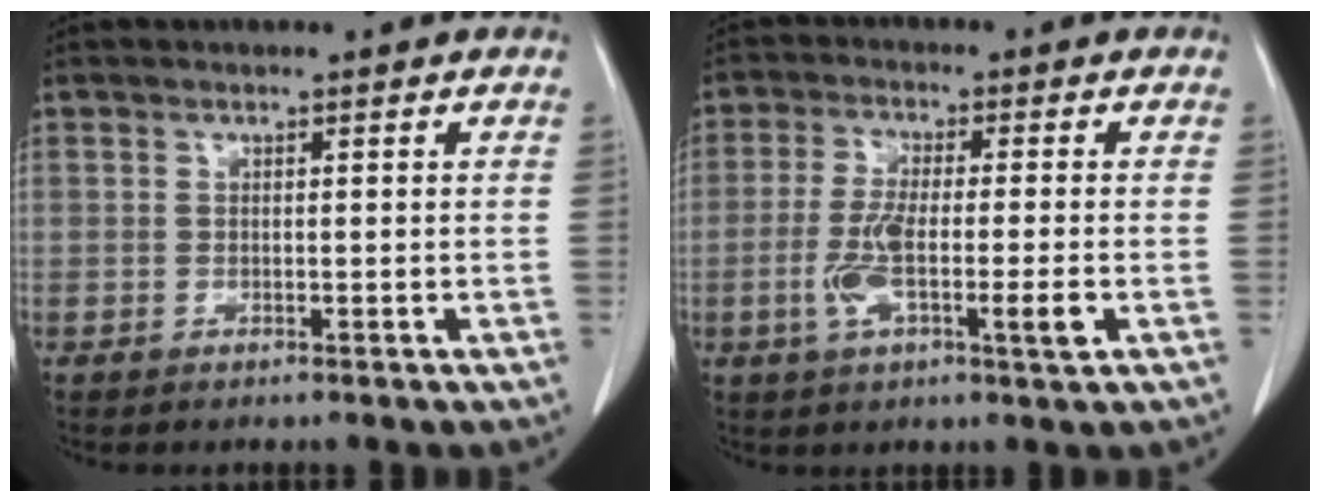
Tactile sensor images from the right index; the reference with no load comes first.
{"total": 8.4, "force": [-2.1, 1.1, 8.1], "torque": [-0.150, -0.003, -0.037]}